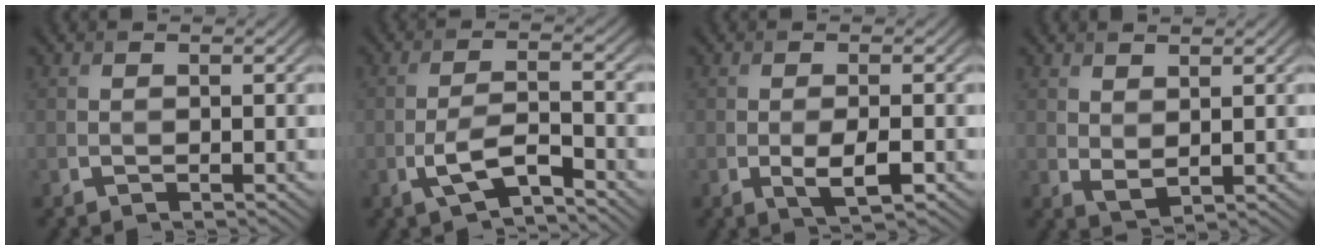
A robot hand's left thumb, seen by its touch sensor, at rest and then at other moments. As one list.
[{"total": 4.9, "force": [-2.7, 1.6, 3.8], "torque": [-0.085, -0.001, -0.055]}, {"total": 3.2, "force": [-0.9, 1.0, 2.9], "torque": [-0.058, -0.009, -0.013]}, {"total": 1.9, "force": [1.0, 0.9, 1.3], "torque": [-0.031, -0.006, 0.024]}]